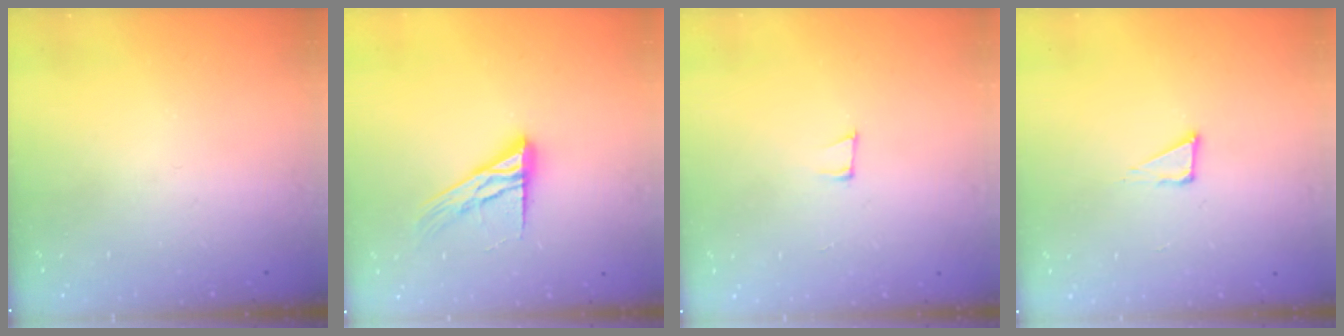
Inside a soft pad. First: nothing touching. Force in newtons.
{"total": 13.1, "press": 13.1, "slide": 1.0}
{"total": 6.7, "press": 5.8, "slide": 3.2}
{"total": 4.0, "press": 3.9, "slide": 0.8}